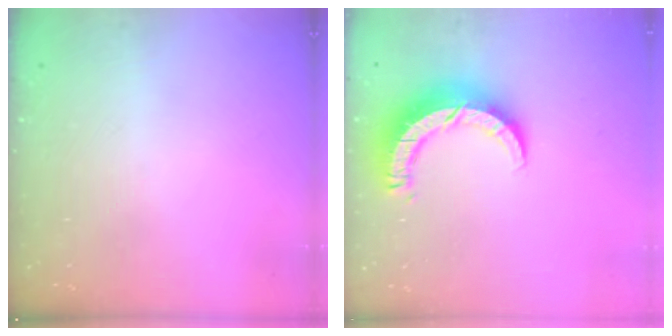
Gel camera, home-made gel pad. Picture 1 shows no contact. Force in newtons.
{"total": 9.9, "press": 9.8, "slide": 1.0}